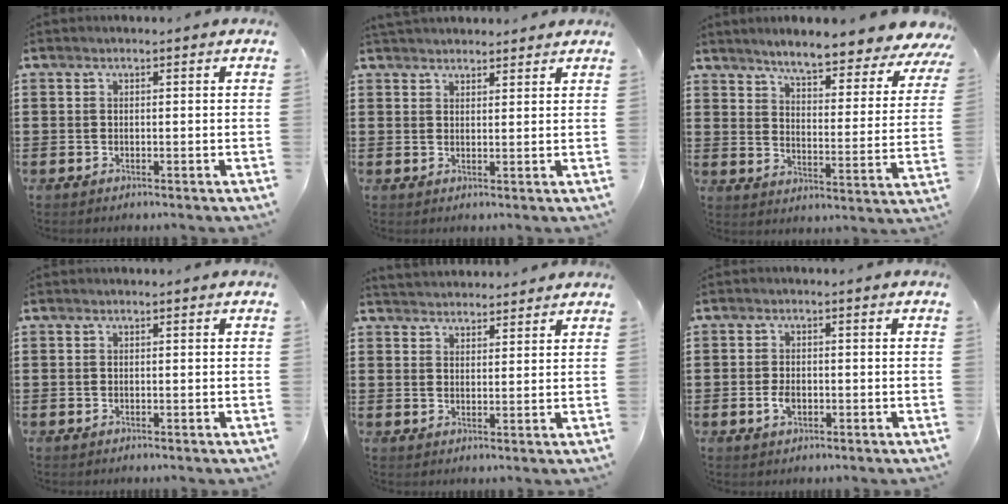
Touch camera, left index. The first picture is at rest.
{"total": 2.4, "force": [2.4, 0.4, 0.1], "torque": [-0.009, 0.000, 0.047]}
{"total": 6.6, "force": [6.1, 0.0, 2.5], "torque": [-0.068, -0.045, 0.099]}
{"total": 0.0}
{"total": 2.9, "force": [2.8, 0.2, -0.4], "torque": [-0.001, -0.006, 0.055]}
{"total": 2.5, "force": [-0.6, 1.4, 1.9], "torque": [-0.053, -0.004, -0.016]}